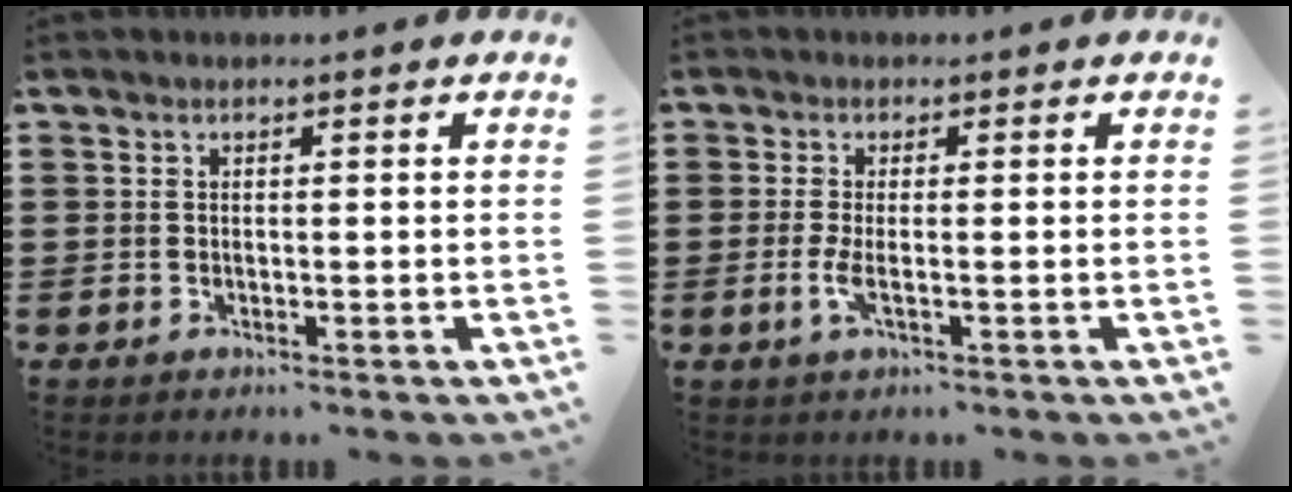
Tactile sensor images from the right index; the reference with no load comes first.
{"total": 2.7, "force": [-0.5, 0.4, 2.6], "torque": [-0.060, -0.009, -0.013]}